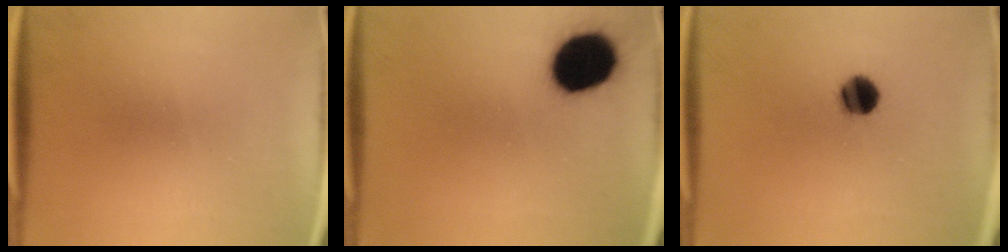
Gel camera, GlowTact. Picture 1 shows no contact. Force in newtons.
{"total": 16.6}
{"total": 6.4}